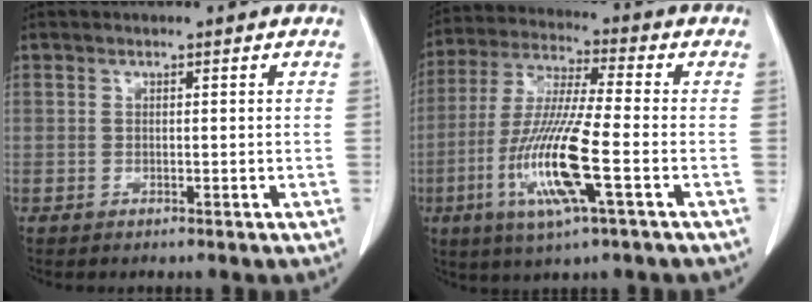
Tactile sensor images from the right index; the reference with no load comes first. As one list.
[{"total": 14.0, "force": [-4.3, 0.6, 13.3], "torque": [-0.277, -0.016, -0.085]}]